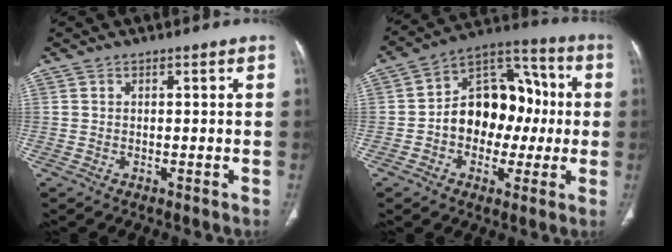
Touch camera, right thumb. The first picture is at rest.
{"total": 16.2, "force": [-1.0, 11.8, 11.1], "torque": [-0.121, 0.045, -0.021]}